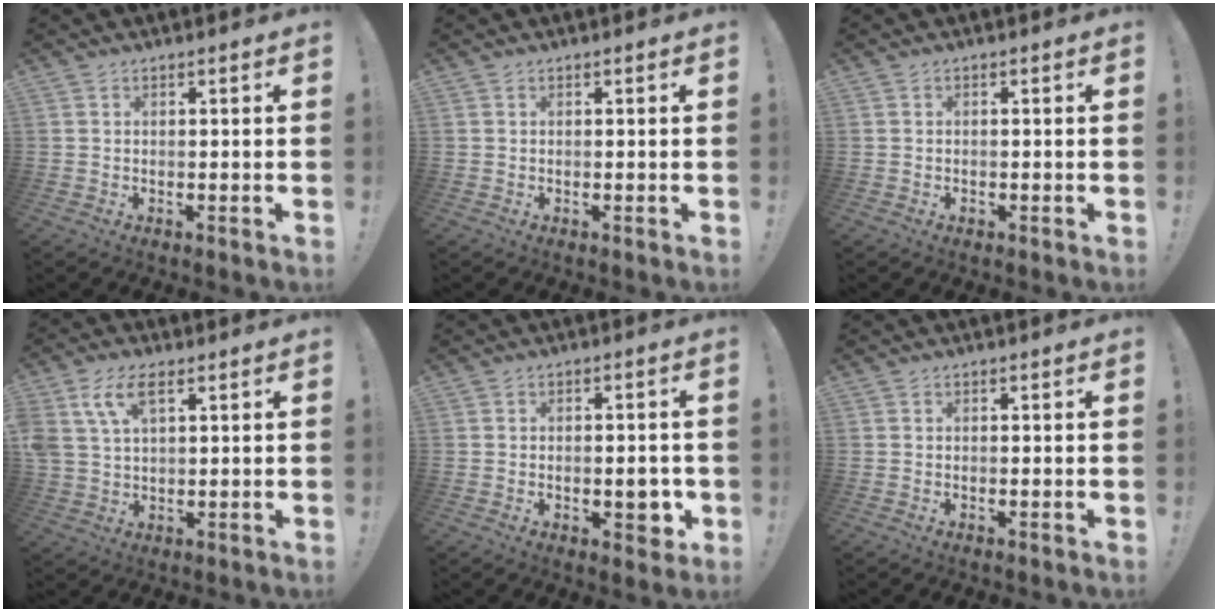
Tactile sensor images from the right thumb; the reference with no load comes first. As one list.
[{"total": 0.0}, {"total": 0.7, "force": [-0.5, 0.4, 0.2], "torque": [-0.007, 0.003, -0.009]}, {"total": 9.4, "force": [4.4, 4.9, 6.6], "torque": [-0.144, -0.002, 0.086]}, {"total": 5.2, "force": [-1.1, 3.0, 4.1], "torque": [-0.035, 0.003, -0.018]}, {"total": 0.0}]